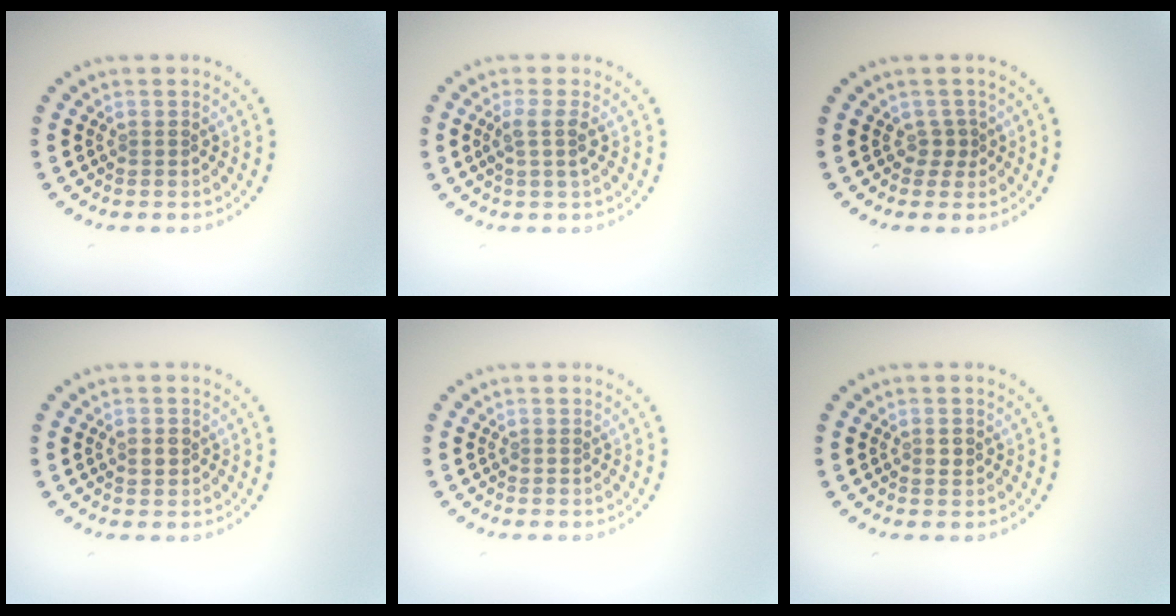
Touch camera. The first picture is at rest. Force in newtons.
{"total": 1.9, "press": 1.5, "slide": 1.1}
{"total": 1.3, "press": 0.9, "slide": 0.9}
{"total": 1.2, "press": 1.2, "slide": 0.2}
{"total": 0.0}
{"total": 0.9, "press": 0.9, "slide": 0.2}